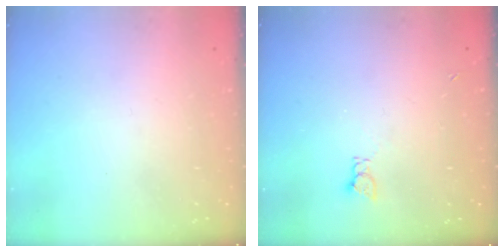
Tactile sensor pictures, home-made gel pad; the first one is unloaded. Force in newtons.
{"total": 2.0, "press": 2.0, "slide": 0.3}